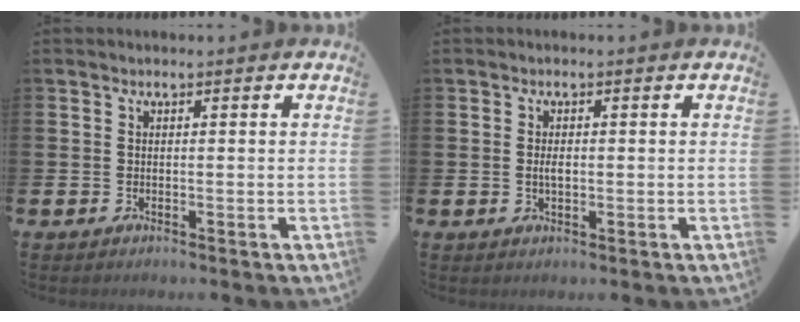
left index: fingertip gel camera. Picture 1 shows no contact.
{"total": 1.6, "force": [-0.2, 0.8, 1.4], "torque": [-0.027, 0.003, -0.005]}